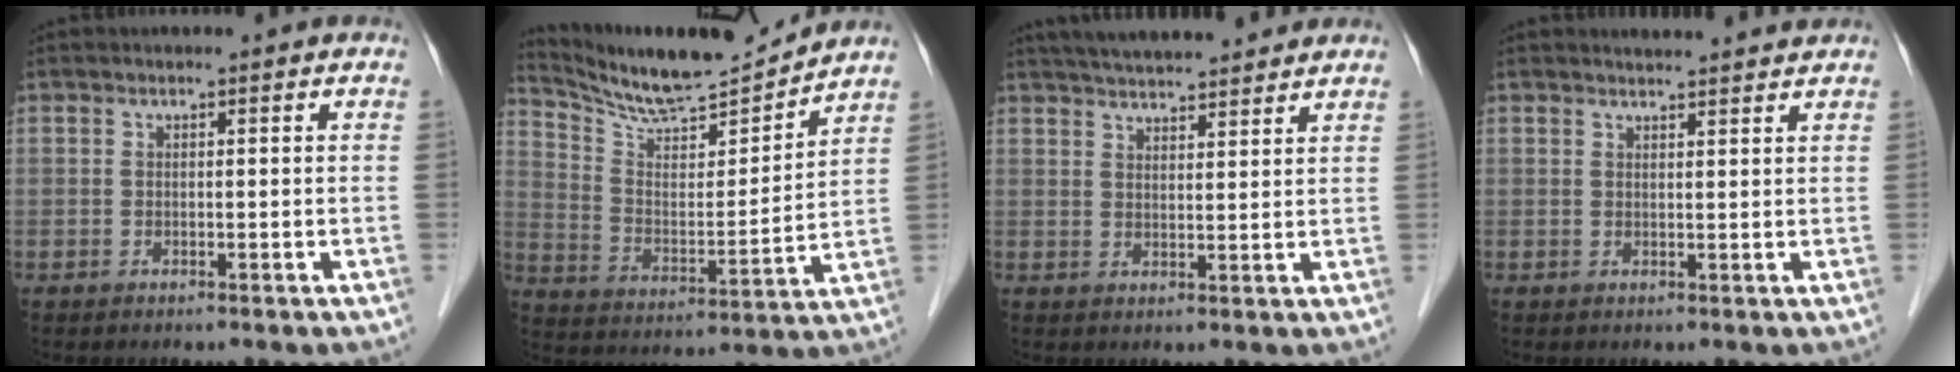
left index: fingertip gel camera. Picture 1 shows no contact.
{"total": 14.2, "force": [13.7, 0.3, 3.7], "torque": [-0.073, -0.007, 0.239]}
{"total": 12.9, "force": [11.7, 1.7, 5.2], "torque": [-0.084, 0.030, 0.171]}
{"total": 5.5, "force": [5.4, 0.2, 1.2], "torque": [-0.017, 0.013, 0.059]}